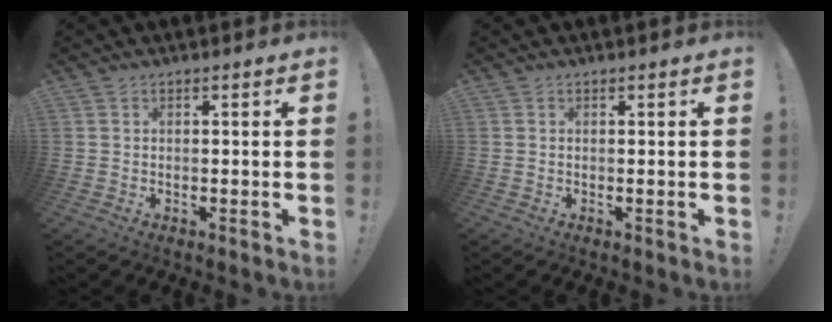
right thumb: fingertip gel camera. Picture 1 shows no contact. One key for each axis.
{"total": 0.0}